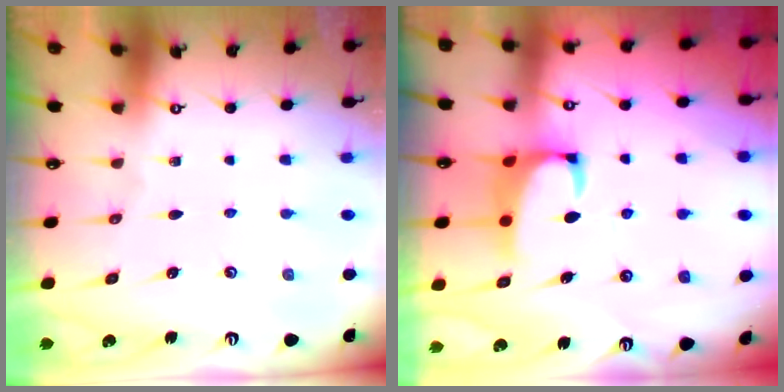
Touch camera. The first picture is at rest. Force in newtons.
{"total": 3.7, "press": 3.6, "slide": 1.0}